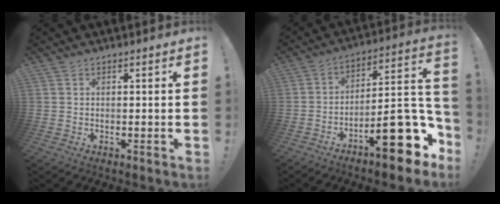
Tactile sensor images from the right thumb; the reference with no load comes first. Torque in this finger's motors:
{"motor_torque": [2.39, 2.41, 1.36, -1.41, 0.45]}